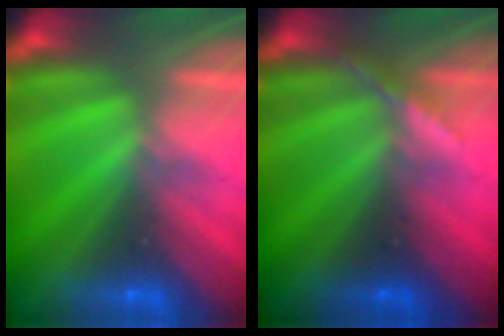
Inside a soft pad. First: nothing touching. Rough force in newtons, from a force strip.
{"total": 3.0}